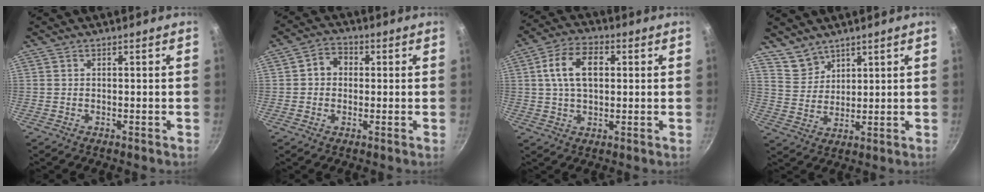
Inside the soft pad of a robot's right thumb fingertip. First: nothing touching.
{"total": 5.3, "force": [0.7, 4.5, 2.7], "torque": [-0.018, 0.007, -0.001]}
{"total": 10.4, "force": [1.9, 6.4, 7.9], "torque": [-0.126, 0.015, 0.025]}
{"total": 5.7, "force": [4.8, 3.1, 0.7], "torque": [-0.001, -0.016, 0.101]}